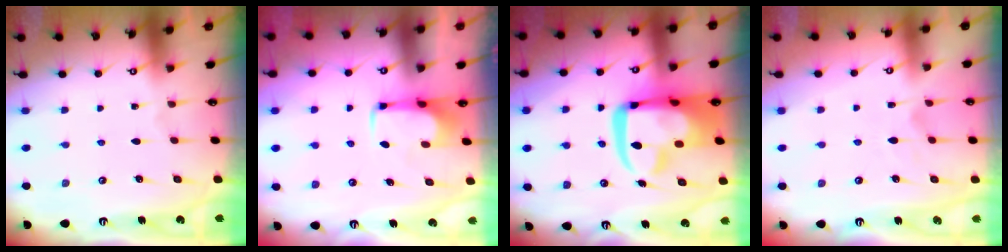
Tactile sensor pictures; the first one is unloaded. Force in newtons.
{"total": 2.2, "press": 2.1, "slide": 0.4}
{"total": 18.7, "press": 18.4, "slide": 2.8}
{"total": 1.3, "press": 0.6, "slide": 1.2}